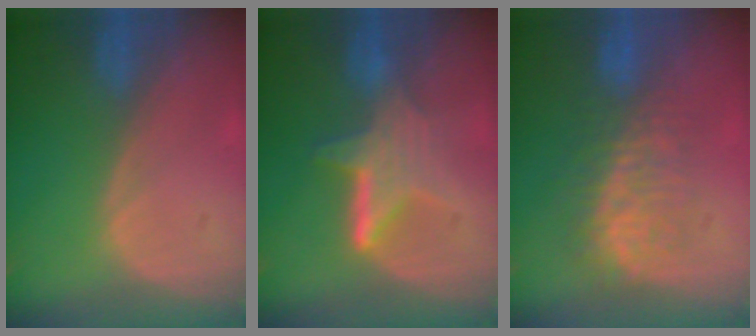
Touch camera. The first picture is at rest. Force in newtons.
{"total": 6.5, "press": 5.9, "slide": 2.8}
{"total": 7.6, "press": 7.3, "slide": 2.1}